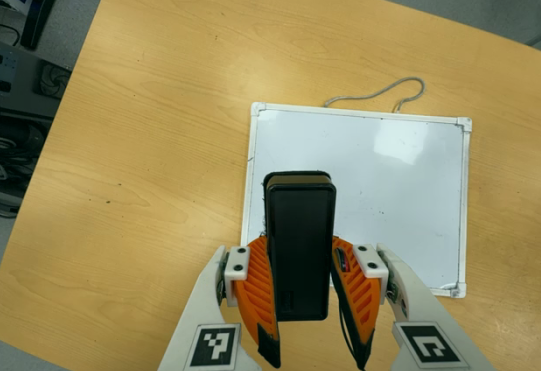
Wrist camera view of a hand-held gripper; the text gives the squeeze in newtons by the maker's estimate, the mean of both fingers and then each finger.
{"total": 5.5, "left": 5.1, "right": 6.0}